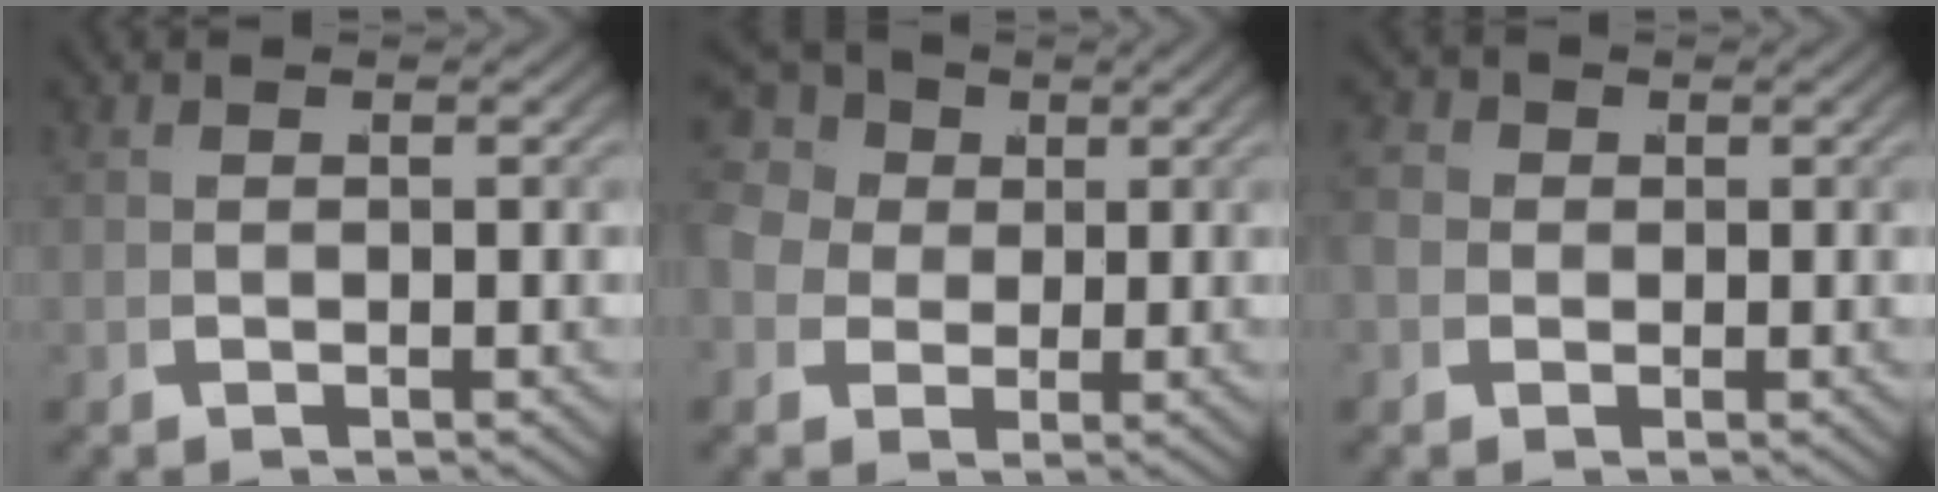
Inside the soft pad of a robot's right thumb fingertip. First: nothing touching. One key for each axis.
{"total": 9.8, "fx": 3.0, "fy": 7.9, "fz": 5.0, "tx": -0.103, "ty": 0.002, "tz": 0.041}
{"total": 4.0, "fx": 0.3, "fy": 3.5, "fz": 1.8, "tx": -0.039, "ty": 0.000, "tz": 0.000}